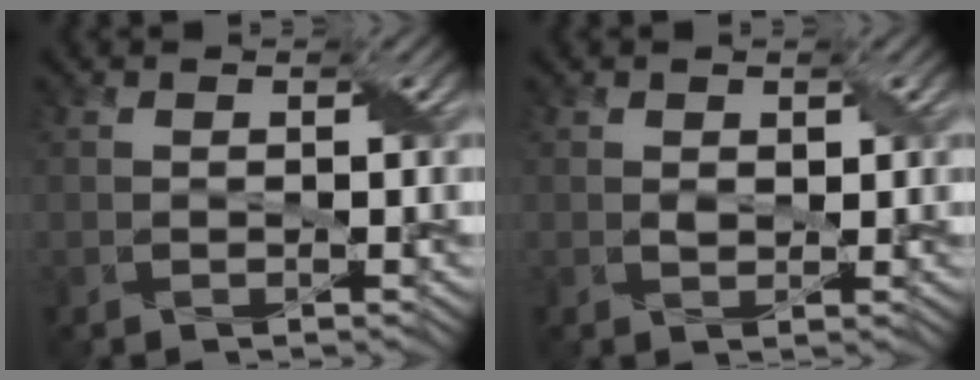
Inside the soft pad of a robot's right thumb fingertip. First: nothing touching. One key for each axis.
{"total": 1.1, "fx": 0.5, "fy": 0.7, "fz": 0.7, "tx": -0.017, "ty": -0.002, "tz": 0.012}